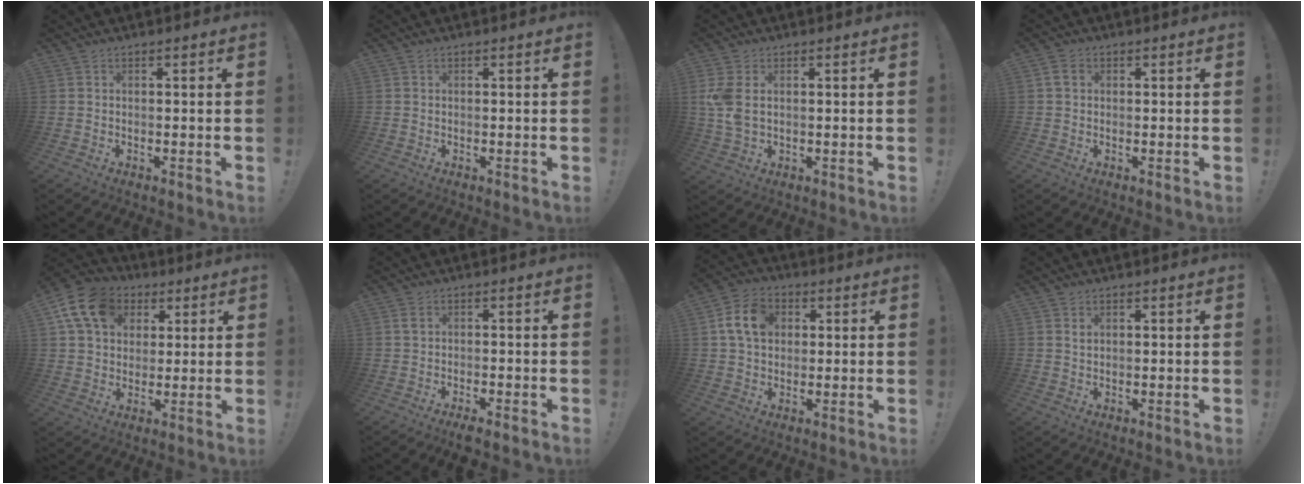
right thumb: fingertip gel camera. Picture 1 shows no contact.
{"total": 0.0}
{"total": 6.2, "force": [1.3, 3.8, 4.7], "torque": [-0.105, 0.000, 0.025]}
{"total": 3.3, "force": [0.7, 2.4, 2.1], "torque": [-0.037, 0.006, 0.014]}
{"total": 14.9, "force": [5.6, 11.6, 7.6], "torque": [-0.115, -0.013, 0.111]}
{"total": 2.7, "force": [-1.7, 0.4, 2.1], "torque": [-0.037, 0.002, -0.029]}
{"total": 10.7, "force": [2.5, 8.1, 6.4], "torque": [-0.115, 0.017, 0.050]}
{"total": 1.0, "force": [0.7, 0.5, 0.5], "torque": [-0.008, -0.003, 0.013]}